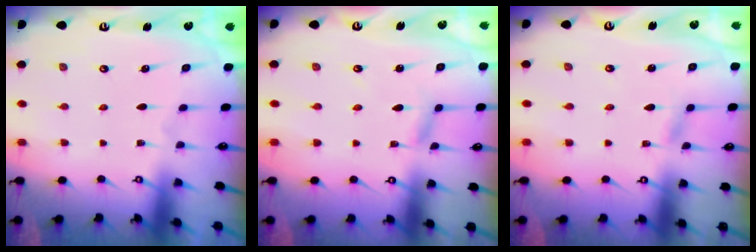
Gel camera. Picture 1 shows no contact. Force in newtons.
{"total": 2.5, "press": 2.5, "slide": 0.1}
{"total": 1.1, "press": 1.1, "slide": 0.1}